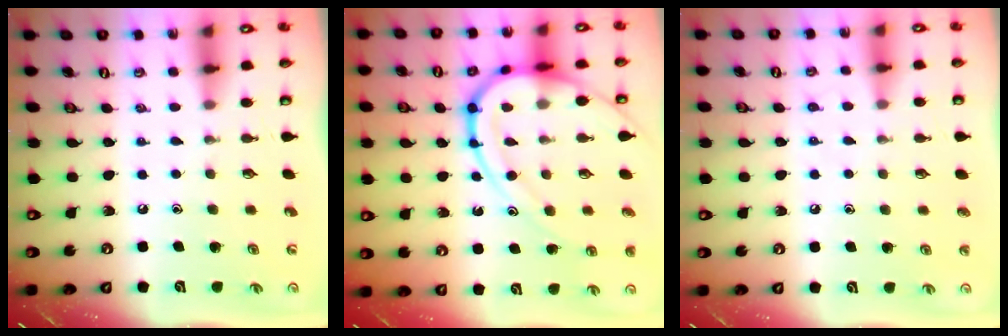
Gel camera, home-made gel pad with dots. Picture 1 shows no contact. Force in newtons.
{"total": 17.3, "press": 17.2, "slide": 1.7}
{"total": 6.8, "press": 6.8, "slide": 0.7}